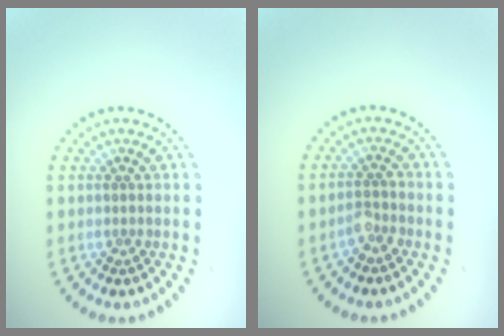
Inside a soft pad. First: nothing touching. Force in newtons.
{"total": 1.6, "press": 1.3, "slide": 0.8}